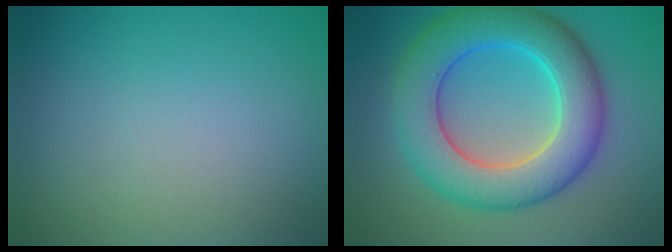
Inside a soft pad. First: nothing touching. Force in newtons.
{"total": 9.0, "press": 9.0, "slide": 0.1}